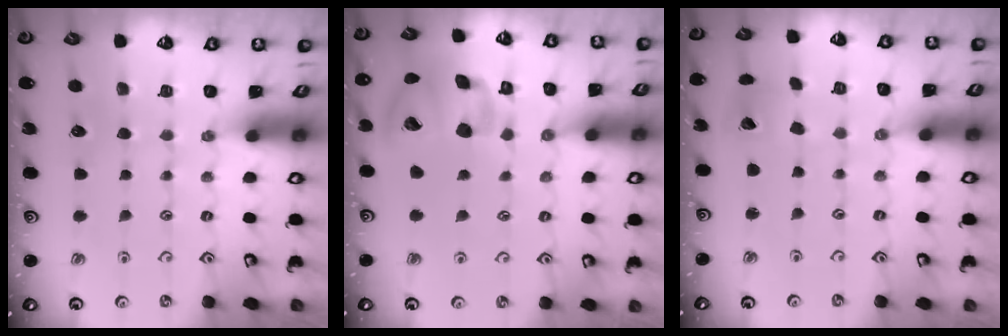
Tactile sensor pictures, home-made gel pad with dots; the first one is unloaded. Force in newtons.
{"total": 17.8, "press": 17.5, "slide": 2.9}
{"total": 4.7, "press": 4.6, "slide": 0.6}